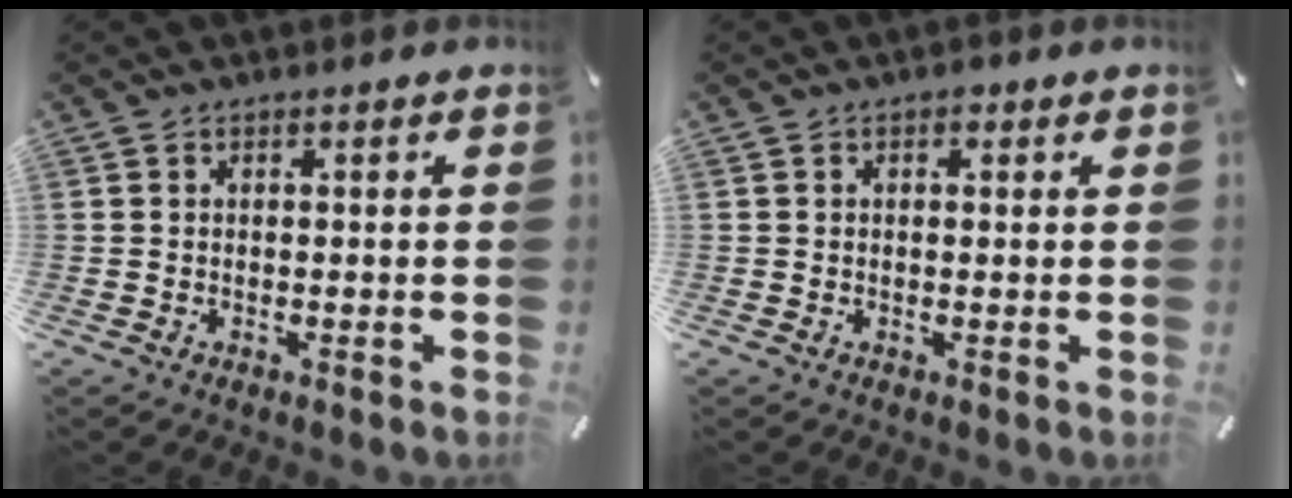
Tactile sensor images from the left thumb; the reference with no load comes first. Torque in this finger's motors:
{"motor_torque": [0.11, 0.24, 0.16, -0.26, 0.03]}